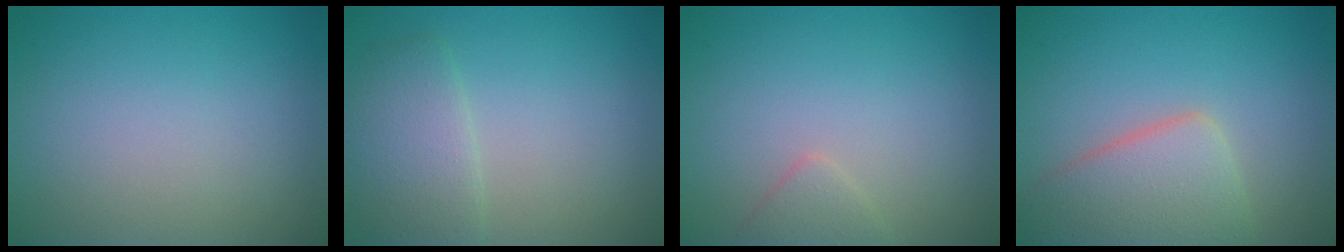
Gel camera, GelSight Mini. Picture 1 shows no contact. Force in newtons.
{"total": 3.3, "press": 3.3, "slide": 0.1}
{"total": 1.3, "press": 1.3, "slide": 0.0}
{"total": 5.4, "press": 5.4, "slide": 0.4}